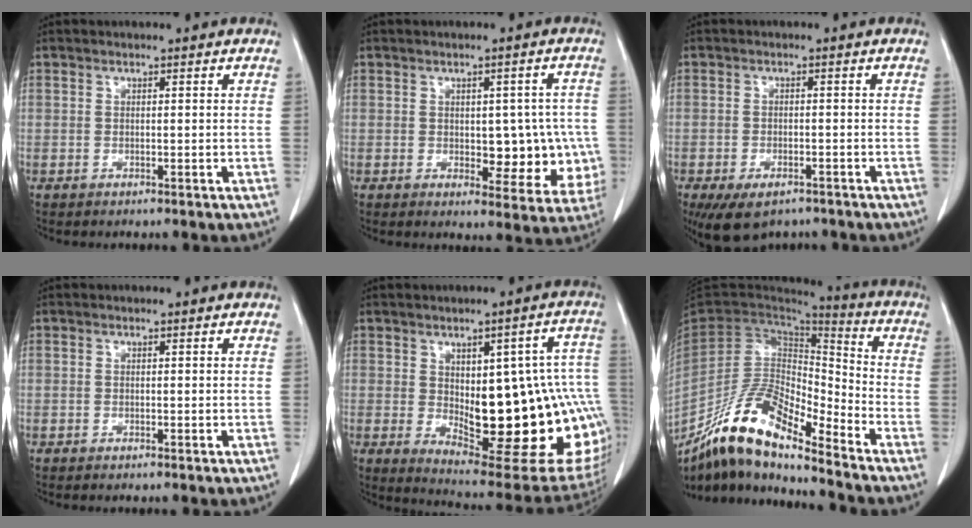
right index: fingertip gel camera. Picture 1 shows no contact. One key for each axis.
{"total": 9.2, "fx": -0.7, "fy": 4.8, "fz": 7.8, "tx": -0.071, "ty": 0.010, "tz": 0.002}
{"total": 7.4, "fx": -5.2, "fy": 3.5, "fz": 3.9, "tx": -0.065, "ty": -0.006, "tz": -0.078}
{"total": 0.0}
{"total": 24.4, "fx": -2.0, "fy": 7.5, "fz": 23.2, "tx": -0.237, "ty": 0.012, "tz": 0.001}
{"total": 16.6, "fx": -13.2, "fy": 3.5, "fz": 9.5, "tx": -0.174, "ty": 0.013, "tz": -0.243}